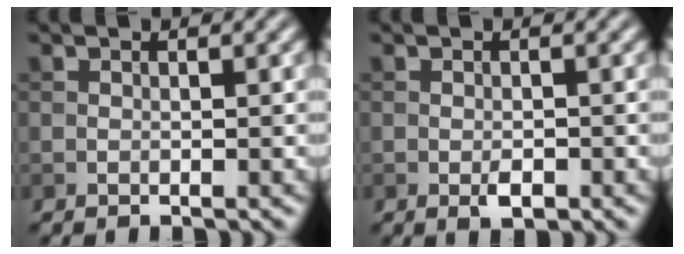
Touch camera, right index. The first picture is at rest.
{"total": 1.5, "force": [-0.7, 0.7, 1.2], "torque": [-0.019, -0.002, -0.012]}